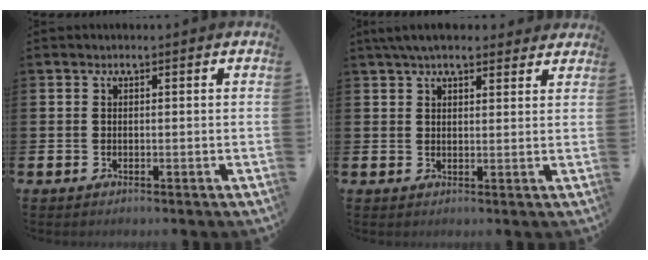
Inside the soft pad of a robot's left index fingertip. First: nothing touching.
{"total": 4.5, "force": [4.0, 1.4, 1.6], "torque": [-0.028, -0.012, 0.073]}